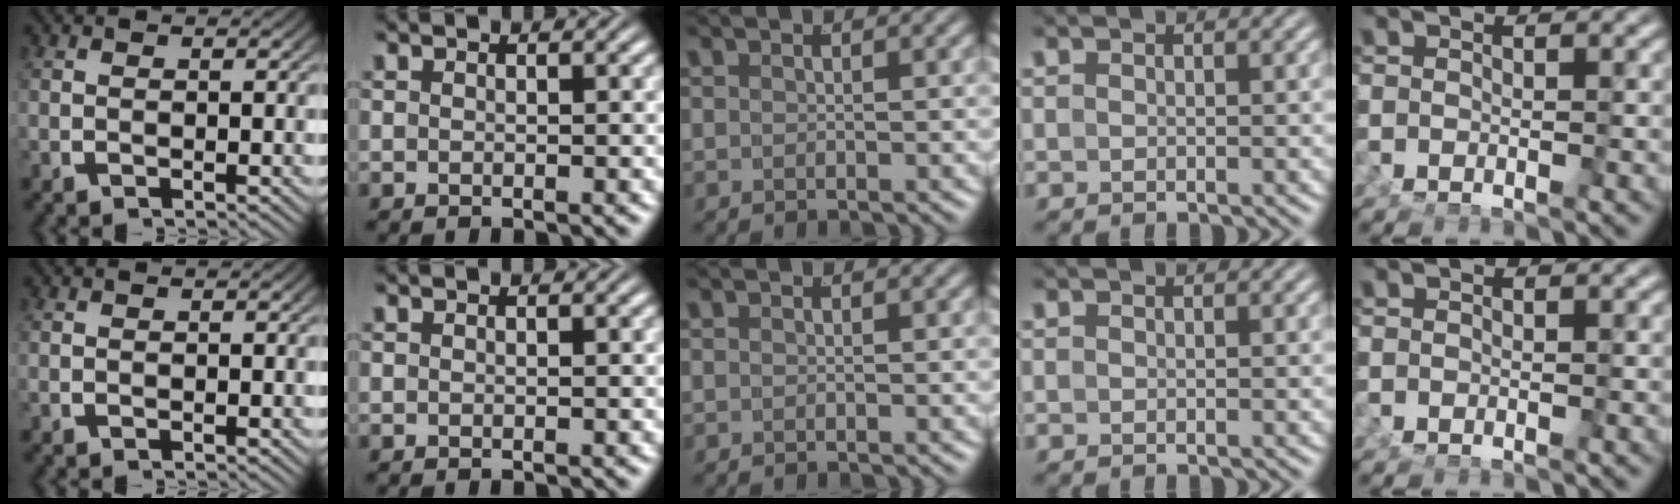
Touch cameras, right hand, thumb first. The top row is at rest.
{}